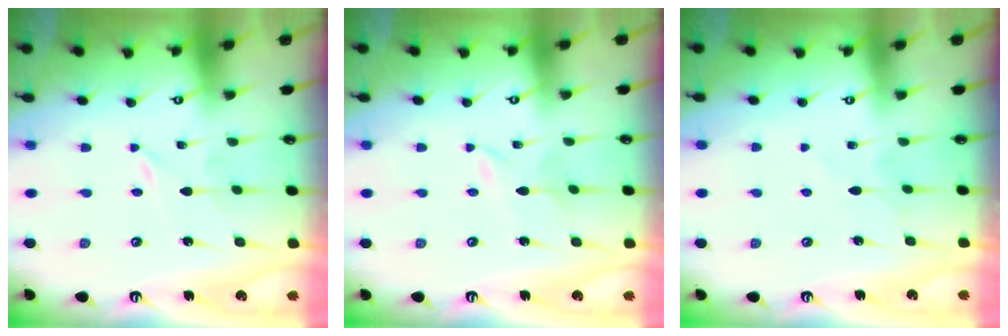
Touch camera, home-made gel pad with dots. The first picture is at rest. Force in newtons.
{"total": 1.6, "press": 1.6, "slide": 0.2}
{"total": 5.1, "press": 5.0, "slide": 0.7}